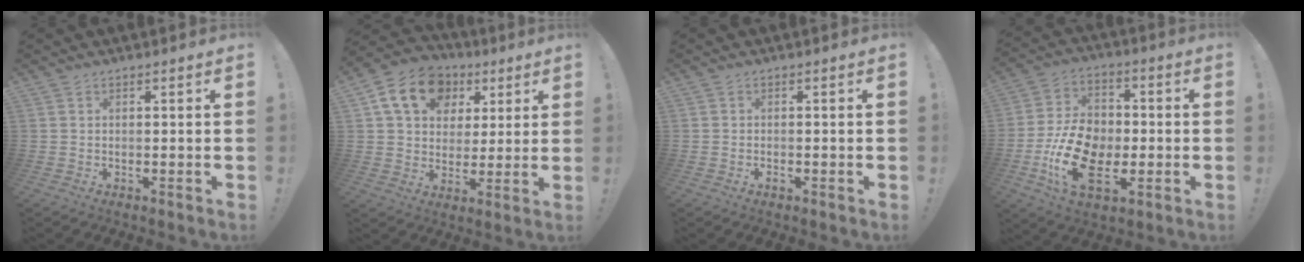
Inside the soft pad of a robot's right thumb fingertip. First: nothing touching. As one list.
[{"total": 16.1, "force": [6.7, 12.2, 8.2], "torque": [-0.120, -0.016, 0.126]}, {"total": 1.1, "force": [-1.0, 0.3, 0.1], "torque": [-0.007, 0.004, -0.016]}, {"total": 18.8, "force": [-5.5, 12.3, 13.1], "torque": [-0.253, 0.025, -0.089]}]